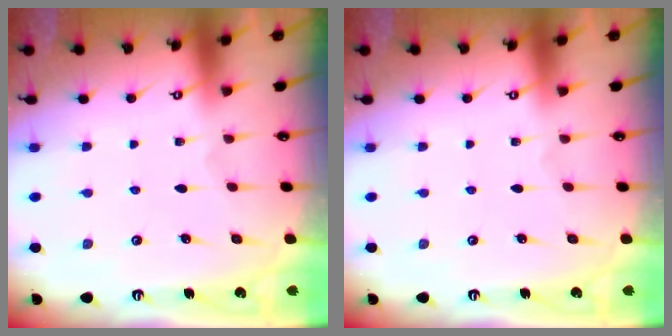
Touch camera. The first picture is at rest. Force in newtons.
{"total": 0.0}